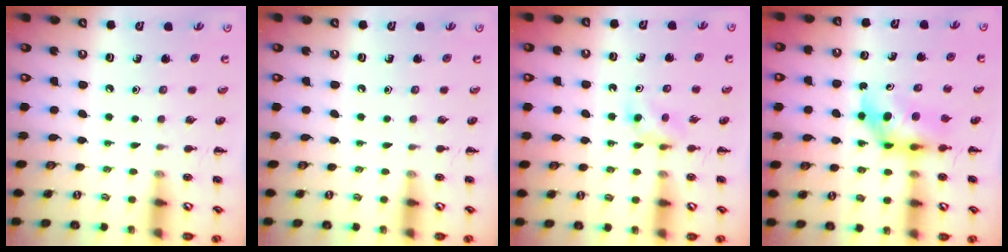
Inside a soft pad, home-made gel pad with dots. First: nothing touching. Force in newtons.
{"total": 0.0}
{"total": 3.1, "press": 2.9, "slide": 1.1}
{"total": 5.2, "press": 5.1, "slide": 0.8}